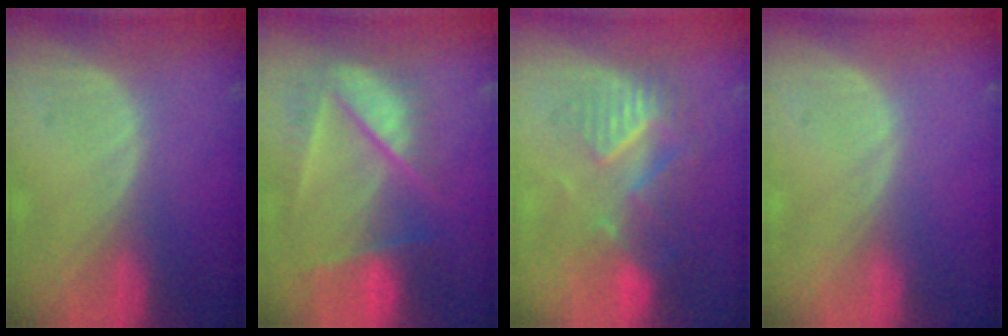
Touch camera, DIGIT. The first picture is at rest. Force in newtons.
{"total": 9.8, "press": 8.3, "slide": 5.3}
{"total": 9.0, "press": 7.8, "slide": 4.4}
{"total": 0.0}